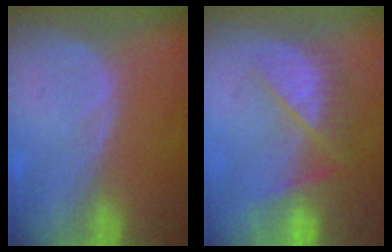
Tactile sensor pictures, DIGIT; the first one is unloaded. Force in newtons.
{"total": 7.6, "press": 7.3, "slide": 2.0}